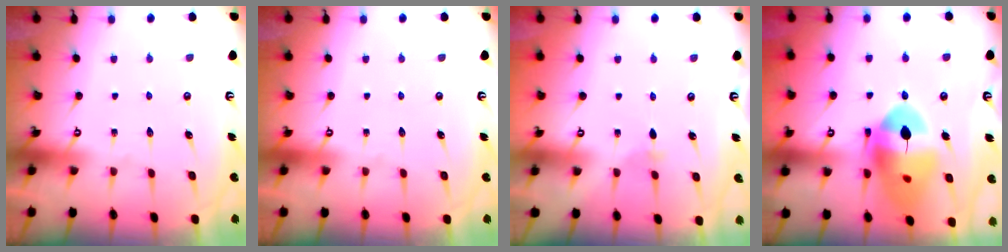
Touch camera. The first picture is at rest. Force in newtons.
{"total": 0.0}
{"total": 2.8, "press": 2.7, "slide": 0.6}
{"total": 18.7, "press": 18.6, "slide": 2.6}